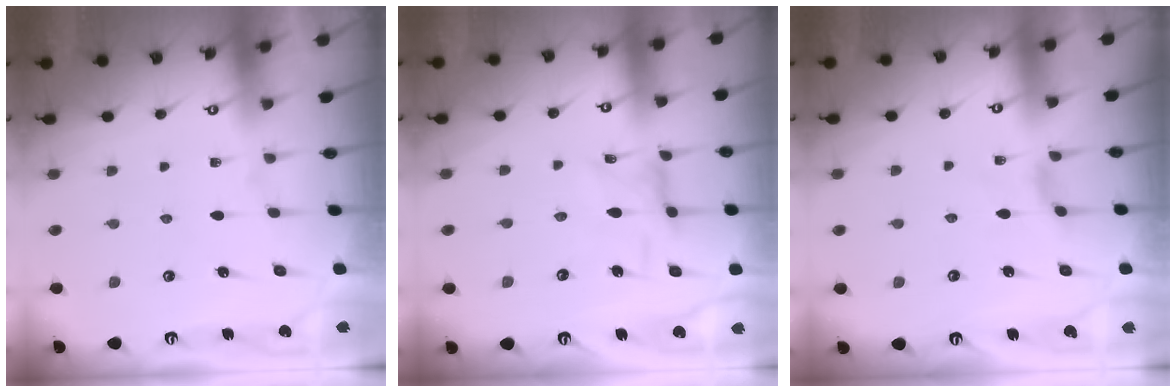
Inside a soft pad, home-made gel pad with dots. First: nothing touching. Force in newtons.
{"total": 1.8, "press": 1.8, "slide": 0.3}
{"total": 1.8, "press": 1.7, "slide": 0.5}